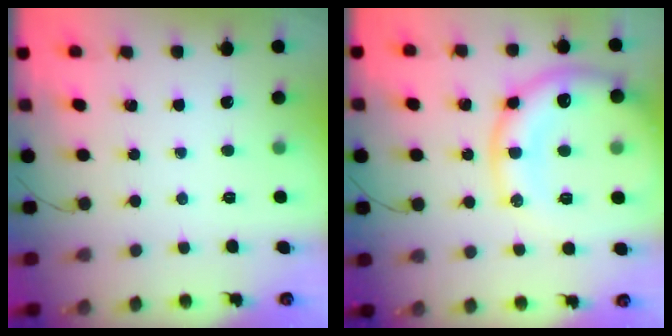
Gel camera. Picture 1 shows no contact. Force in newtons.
{"total": 16.5, "press": 16.3, "slide": 2.4}